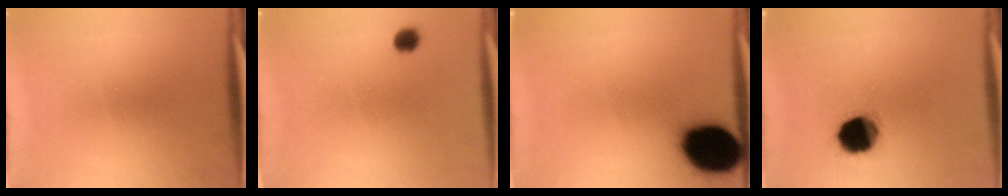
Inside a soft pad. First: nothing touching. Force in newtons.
{"total": 1.8}
{"total": 19.2}
{"total": 12.9}